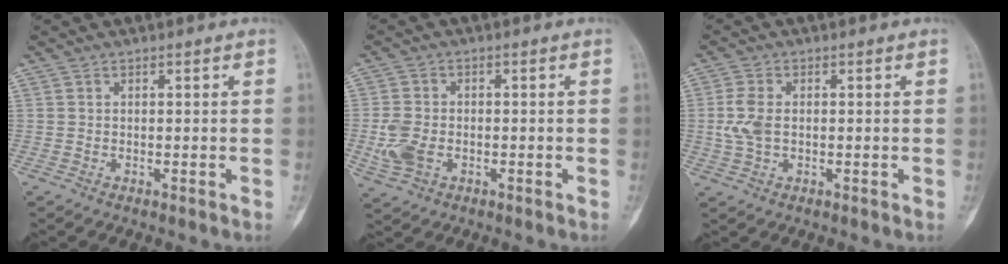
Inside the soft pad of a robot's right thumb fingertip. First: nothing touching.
{"total": 6.6, "force": [-1.6, 4.6, 4.4], "torque": [-0.096, 0.005, -0.027]}
{"total": 5.2, "force": [-0.1, 3.2, 4.1], "torque": [-0.099, 0.004, -0.005]}